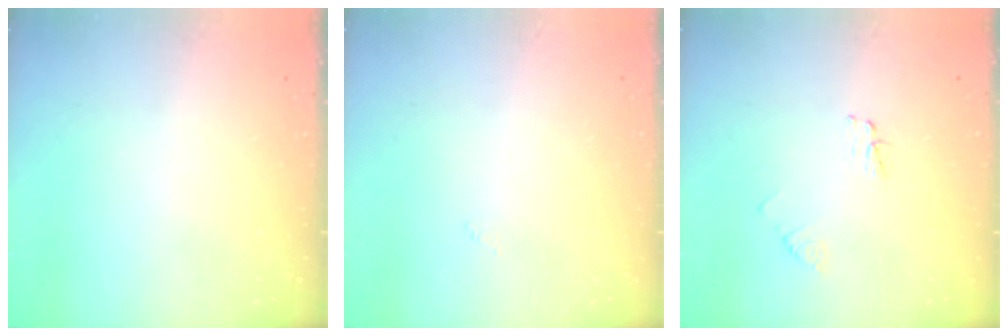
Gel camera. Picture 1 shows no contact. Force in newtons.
{"total": 0.6, "press": 0.5, "slide": 0.2}
{"total": 4.0, "press": 3.9, "slide": 0.3}